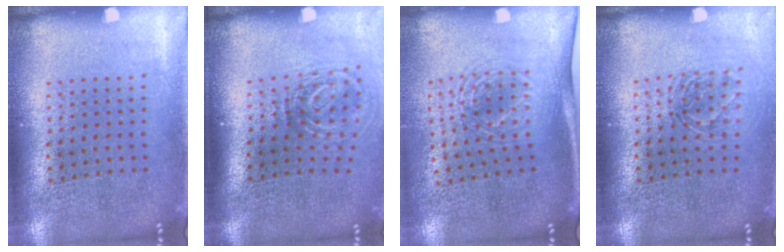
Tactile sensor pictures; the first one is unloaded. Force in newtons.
{"total": 1.9, "press": 1.2, "slide": 1.4}
{"total": 1.6, "press": 1.3, "slide": 1.0}
{"total": 1.3, "press": 1.1, "slide": 0.6}